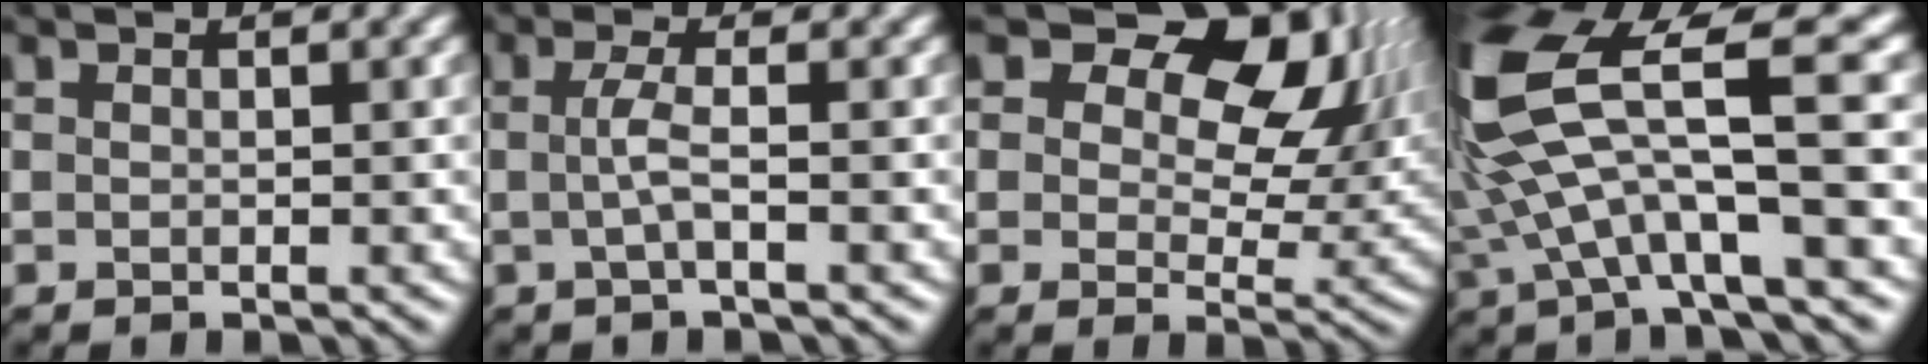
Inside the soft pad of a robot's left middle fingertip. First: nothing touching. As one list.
[{"total": 1.9, "force": [0.1, 0.2, 1.9], "torque": [-0.042, 0.005, -0.003]}, {"total": 11.4, "force": [4.7, 7.4, 7.3], "torque": [-0.091, 0.001, 0.074]}, {"total": 11.5, "force": [1.4, 3.6, 10.8], "torque": [-0.214, 0.012, 0.025]}]